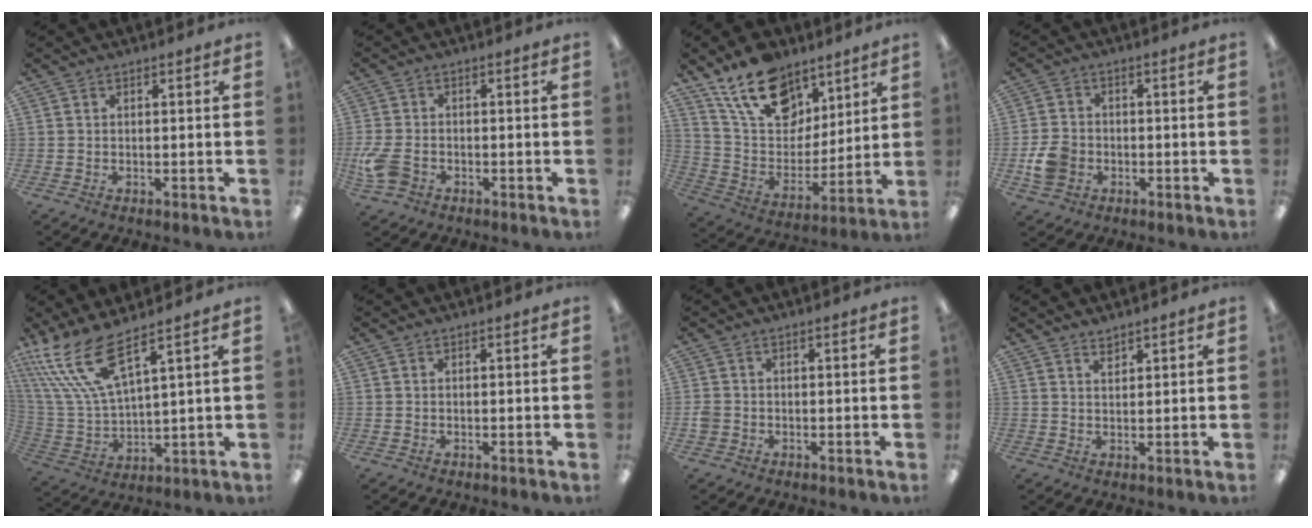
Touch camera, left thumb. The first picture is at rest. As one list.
[{"total": 5.9, "force": [-2.5, 4.0, 3.6], "torque": [-0.094, 0.004, -0.051]}, {"total": 18.7, "force": [12.1, 11.3, 8.6], "torque": [-0.157, -0.055, 0.226]}, {"total": 6.6, "force": [-2.2, 5.4, 3.2], "torque": [-0.062, 0.009, -0.040]}, {"total": 15.6, "force": [9.8, 5.1, 11.0], "torque": [-0.260, -0.047, 0.175]}, {"total": 0.0}, {"total": 1.8, "force": [-0.7, 1.6, 0.7], "torque": [-0.011, 0.002, -0.013]}, {"total": 1.8, "force": [1.7, 0.5, 0.3], "torque": [0.000, -0.006, 0.031]}]